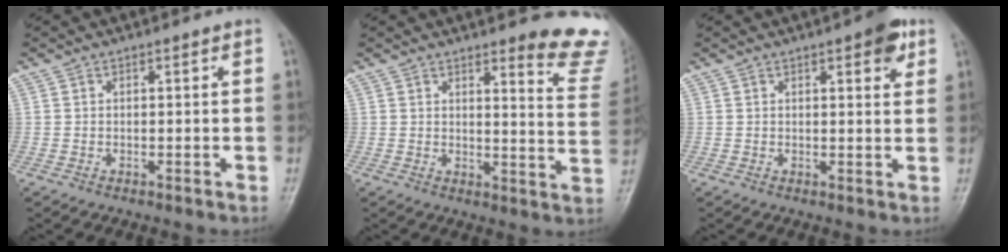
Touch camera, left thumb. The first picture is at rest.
{"total": 11.7, "force": [9.8, 2.3, 6.0], "torque": [-0.037, -0.085, 0.094]}
{"total": 4.9, "force": [2.6, 1.7, 3.8], "torque": [-0.038, -0.008, 0.026]}